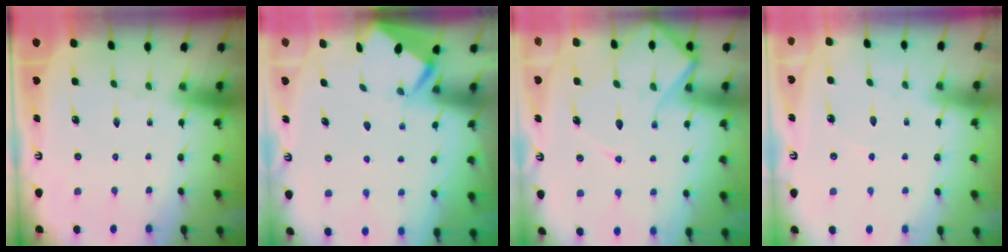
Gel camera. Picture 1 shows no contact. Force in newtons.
{"total": 2.9, "press": 2.8, "slide": 0.4}
{"total": 12.1, "press": 12.0, "slide": 1.2}
{"total": 2.9, "press": 2.9, "slide": 0.3}